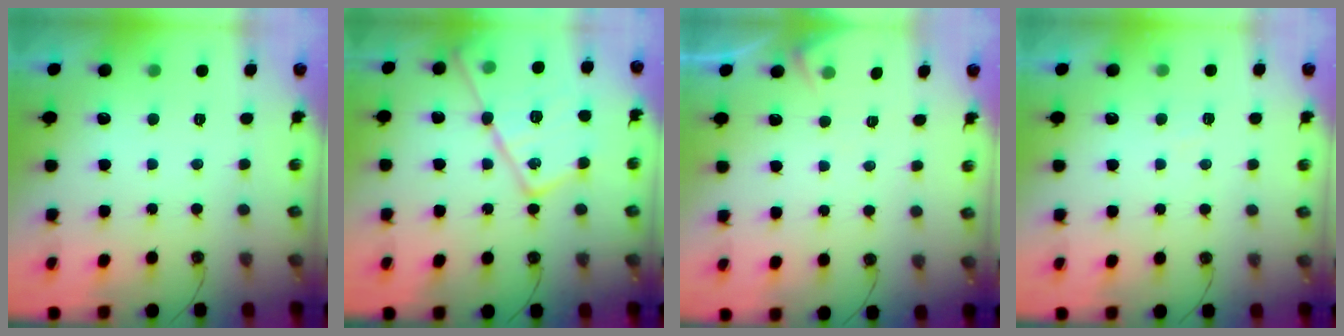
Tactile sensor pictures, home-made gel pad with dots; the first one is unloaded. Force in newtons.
{"total": 21.2, "press": 21.1, "slide": 1.9}
{"total": 5.3, "press": 5.3, "slide": 0.5}
{"total": 4.6, "press": 4.6, "slide": 0.7}